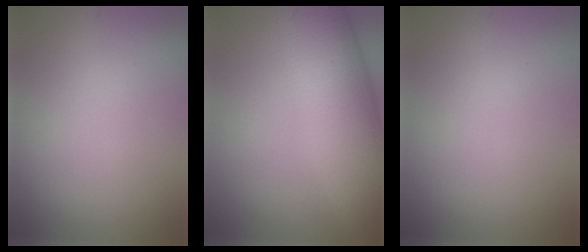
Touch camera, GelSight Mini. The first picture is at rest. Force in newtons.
{"total": 12.4, "press": 12.4, "slide": 0.4}
{"total": 0.0}